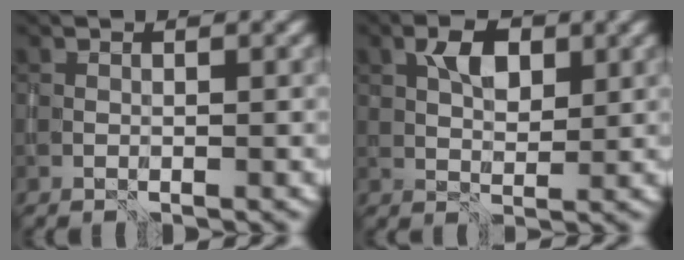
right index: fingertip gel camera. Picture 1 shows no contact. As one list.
[{"total": 3.3, "force": [1.3, 1.9, 2.4], "torque": [-0.042, 0.005, 0.023]}]